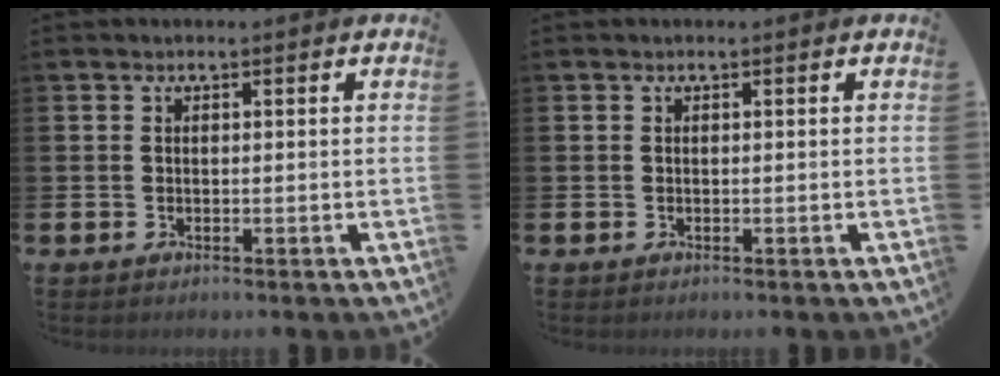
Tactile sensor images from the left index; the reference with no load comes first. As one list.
[{"total": 0.0}]